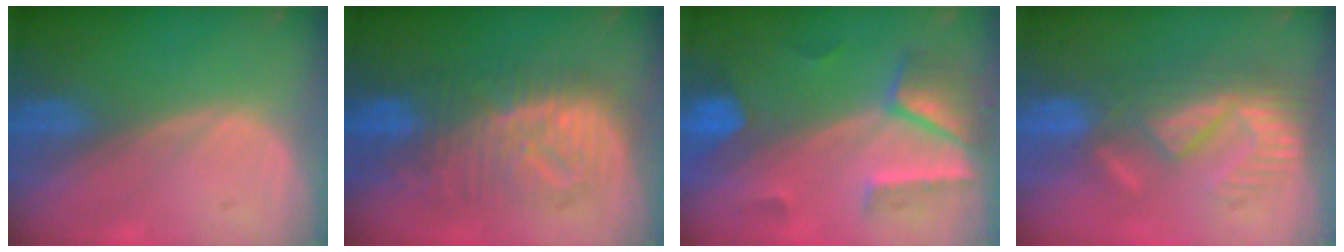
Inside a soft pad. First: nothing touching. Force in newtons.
{"total": 9.8, "press": 9.8, "slide": 0.6}
{"total": 6.9, "press": 6.9, "slide": 0.7}
{"total": 9.5, "press": 8.2, "slide": 4.9}